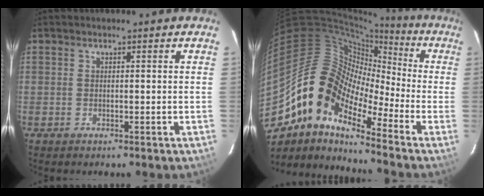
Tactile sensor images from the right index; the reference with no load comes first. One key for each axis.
{"total": 15.6, "fx": -8.9, "fy": 7.4, "fz": 10.6, "tx": -0.174, "ty": 0.004, "tz": -0.188}